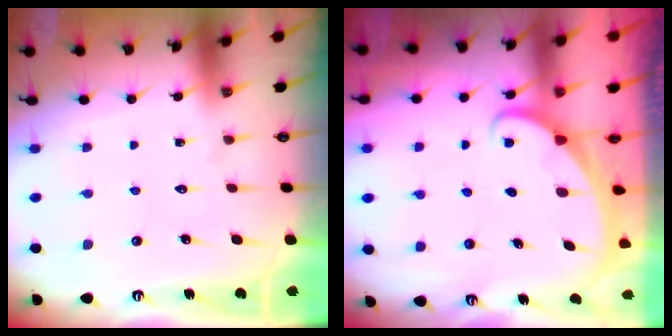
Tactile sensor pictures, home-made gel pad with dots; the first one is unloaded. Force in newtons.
{"total": 1.7, "press": 1.7, "slide": 0.1}